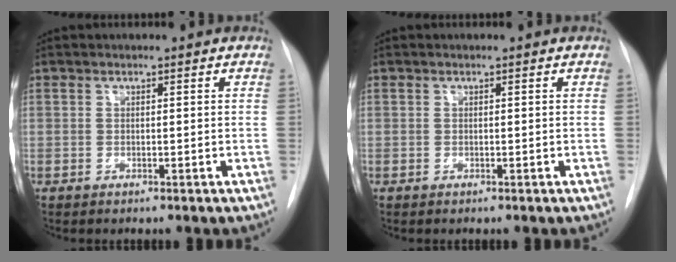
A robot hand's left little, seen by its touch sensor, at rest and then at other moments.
{"total": 0.0}